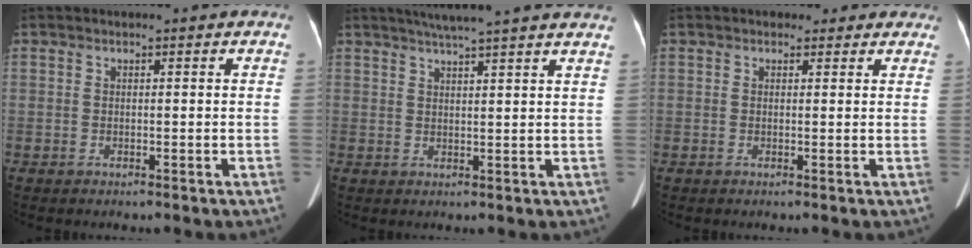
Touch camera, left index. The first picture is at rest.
{"total": 12.9, "force": [11.1, -0.4, 6.6], "torque": [-0.106, 0.023, 0.135]}
{"total": 3.9, "force": [3.2, 2.2, 0.3], "torque": [0.013, 0.007, 0.029]}